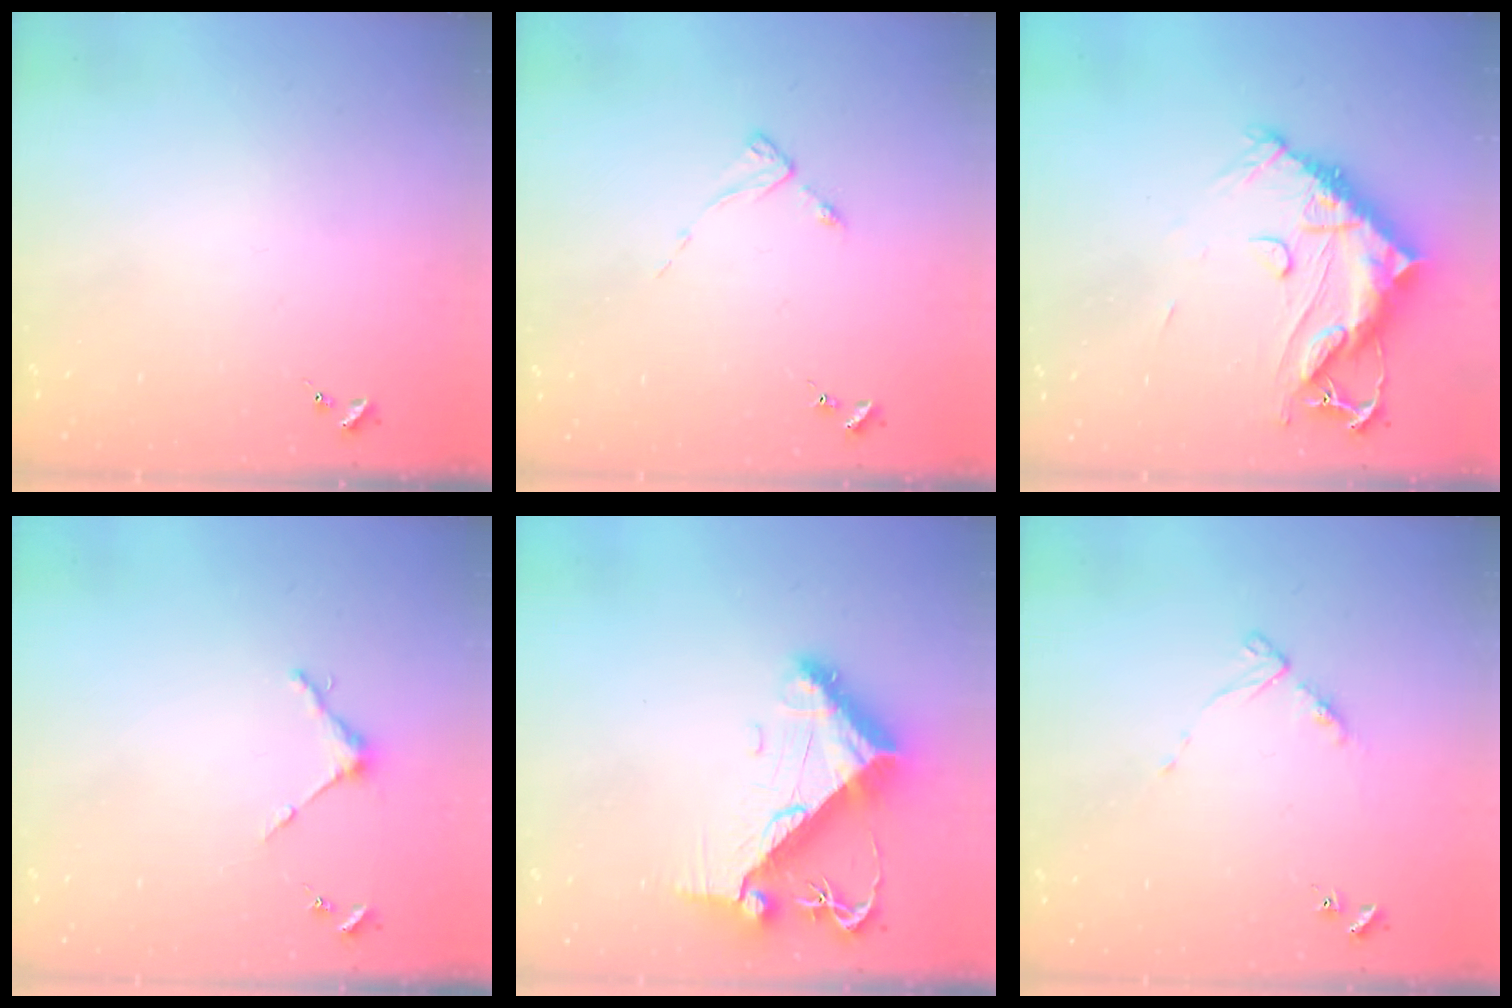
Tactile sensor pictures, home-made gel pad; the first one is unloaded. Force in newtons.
{"total": 2.9, "press": 2.8, "slide": 0.4}
{"total": 14.9, "press": 14.8, "slide": 1.4}
{"total": 4.0, "press": 4.0, "slide": 0.4}
{"total": 11.0, "press": 10.9, "slide": 1.4}
{"total": 5.2, "press": 5.1, "slide": 0.7}